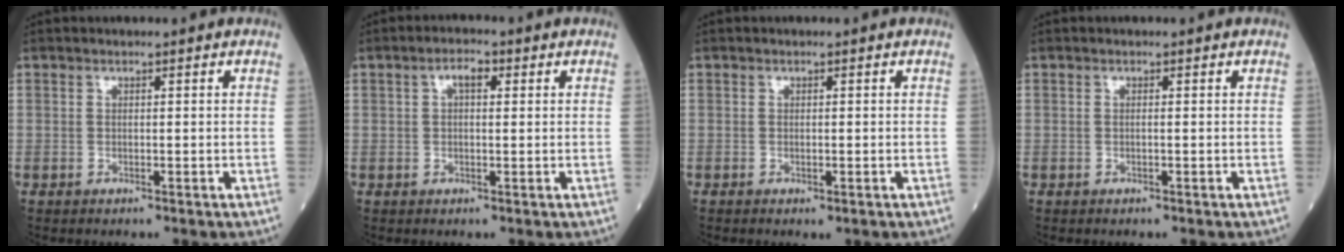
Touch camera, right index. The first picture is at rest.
{"total": 2.8, "force": [0.9, 1.2, 2.4], "torque": [-0.047, 0.012, 0.014]}
{"total": 1.0, "force": [-0.5, 0.4, 0.8], "torque": [-0.016, -0.004, -0.001]}
{"total": 0.0}